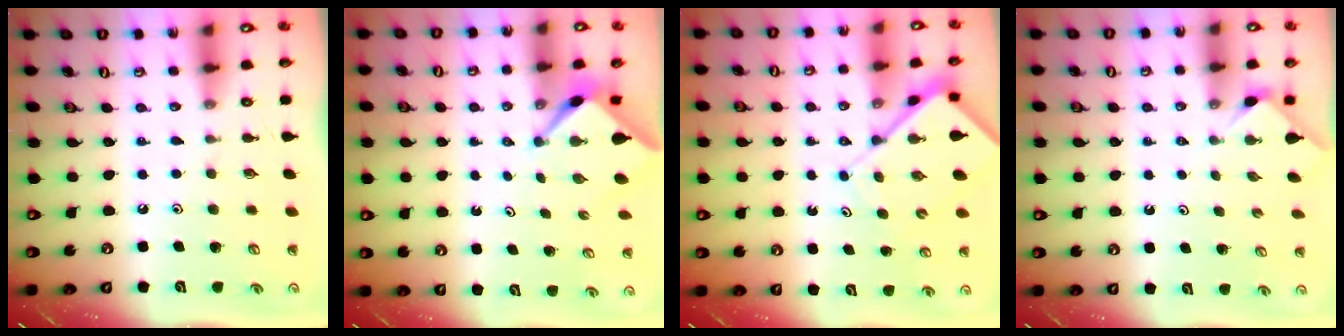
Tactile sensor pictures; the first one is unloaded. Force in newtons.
{"total": 2.5, "press": 2.5, "slide": 0.3}
{"total": 6.7, "press": 6.7, "slide": 0.8}
{"total": 2.1, "press": 2.1, "slide": 0.4}